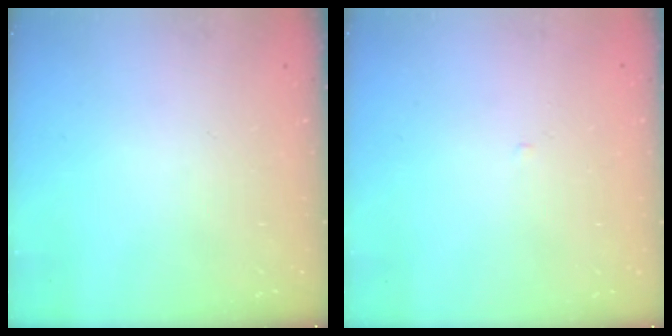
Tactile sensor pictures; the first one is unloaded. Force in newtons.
{"total": 1.7, "press": 1.7, "slide": 0.3}